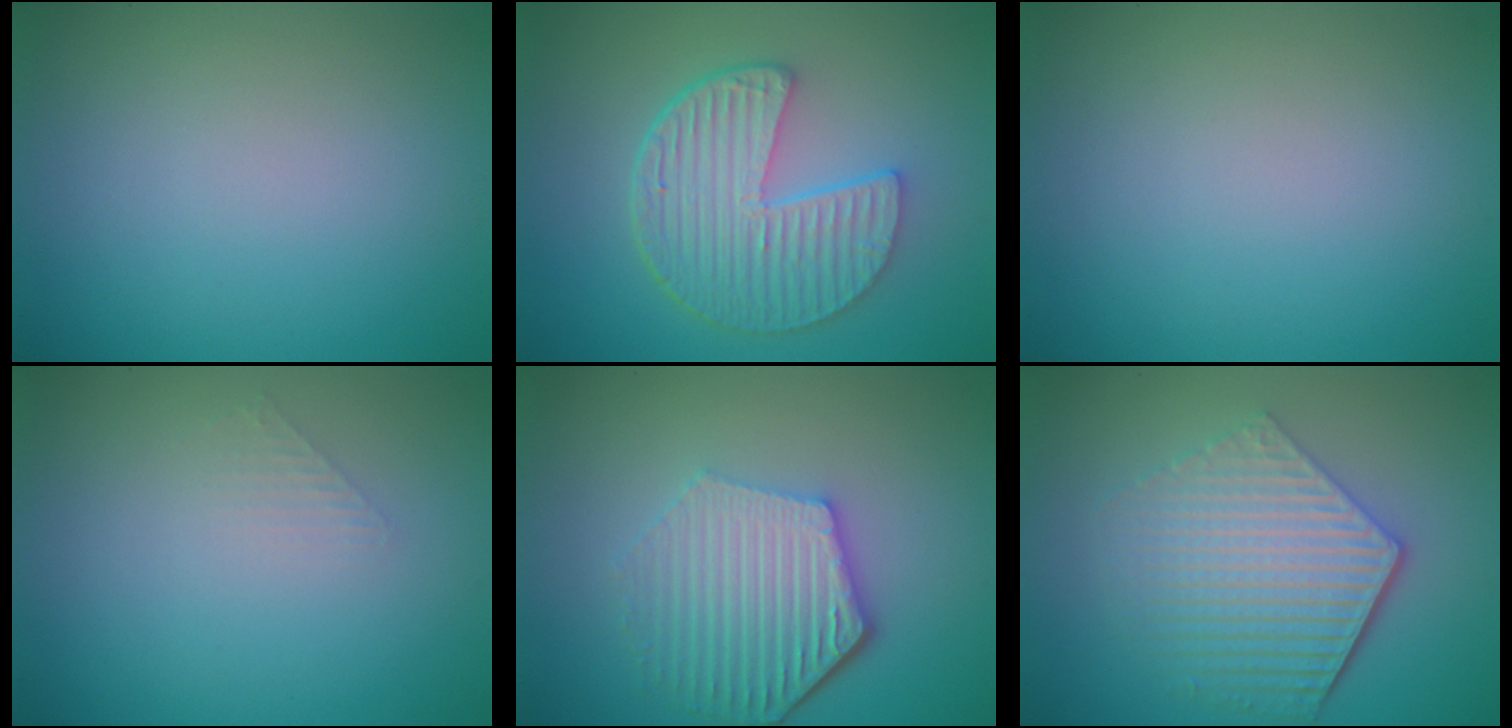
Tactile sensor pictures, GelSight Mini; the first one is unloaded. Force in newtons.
{"total": 6.5, "press": 4.9, "slide": 4.2}
{"total": 0.0}
{"total": 1.0, "press": 1.0, "slide": 0.1}
{"total": 5.8, "press": 4.3, "slide": 3.8}
{"total": 6.2, "press": 4.6, "slide": 4.2}